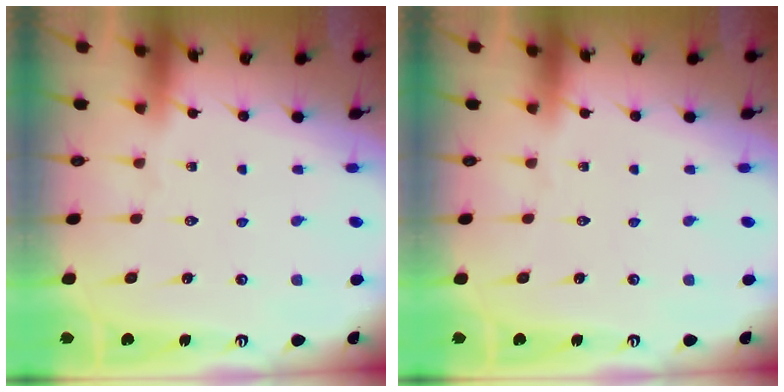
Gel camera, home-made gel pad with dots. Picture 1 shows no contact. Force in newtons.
{"total": 0.0}